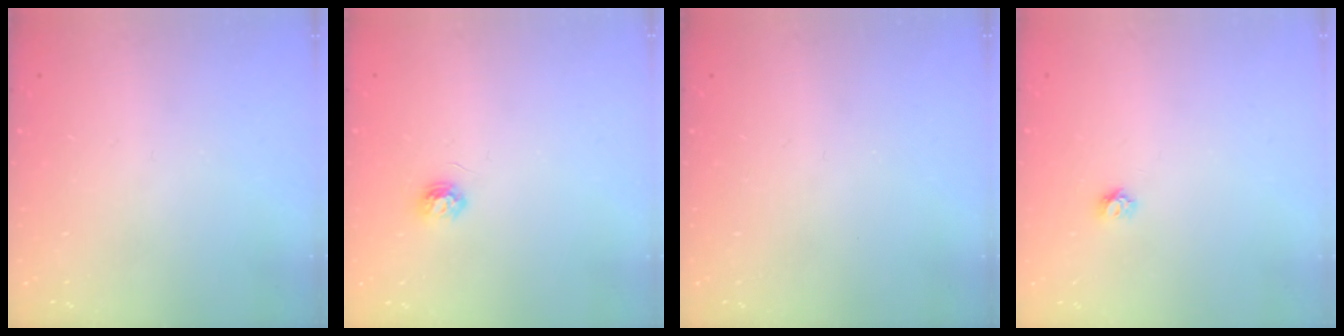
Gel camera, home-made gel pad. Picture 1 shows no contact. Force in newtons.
{"total": 4.5, "press": 4.4, "slide": 0.5}
{"total": 0.0}
{"total": 3.7, "press": 3.7, "slide": 0.2}